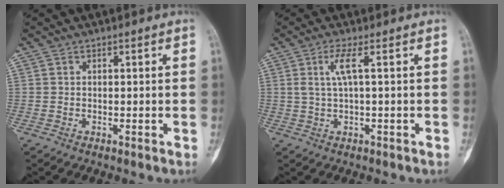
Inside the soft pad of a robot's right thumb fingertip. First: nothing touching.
{"total": 3.4, "force": [0.8, 0.1, 3.3], "torque": [-0.089, 0.006, 0.021]}